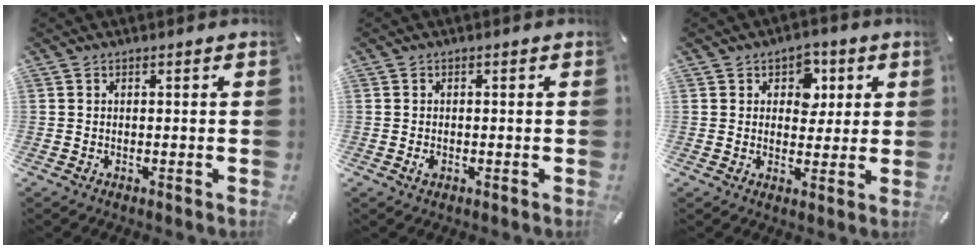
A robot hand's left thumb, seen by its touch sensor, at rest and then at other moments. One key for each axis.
{"total": 1.4, "fx": -0.5, "fy": 1.0, "fz": 0.9, "tx": -0.024, "ty": -0.001, "tz": -0.011}
{"total": 6.3, "fx": 1.8, "fy": 5.4, "fz": 2.6, "tx": -0.020, "ty": -0.003, "tz": 0.023}